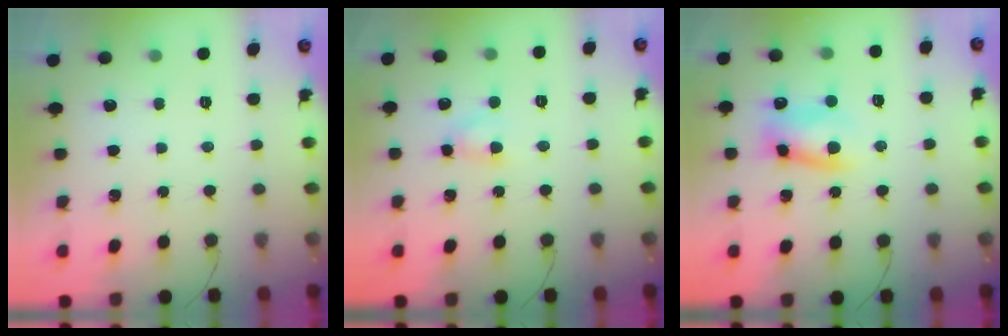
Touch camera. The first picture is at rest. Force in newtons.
{"total": 3.0, "press": 2.8, "slide": 0.9}
{"total": 9.3, "press": 9.2, "slide": 1.6}